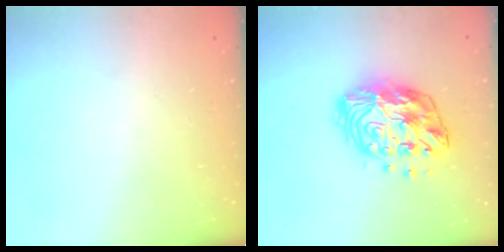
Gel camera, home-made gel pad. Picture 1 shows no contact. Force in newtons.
{"total": 15.1, "press": 15.1, "slide": 0.7}